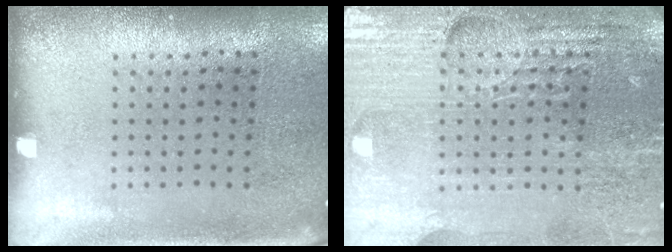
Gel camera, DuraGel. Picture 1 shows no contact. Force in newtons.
{"total": 4.9, "press": 4.6, "slide": 1.7}